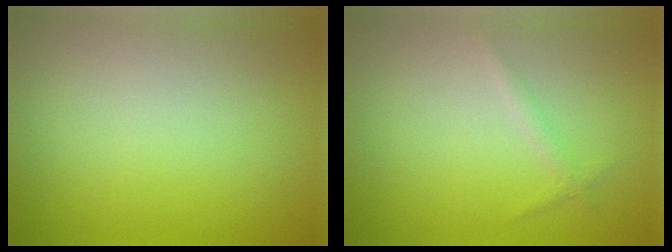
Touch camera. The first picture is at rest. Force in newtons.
{"total": 0.8, "press": 0.8, "slide": 0.0}